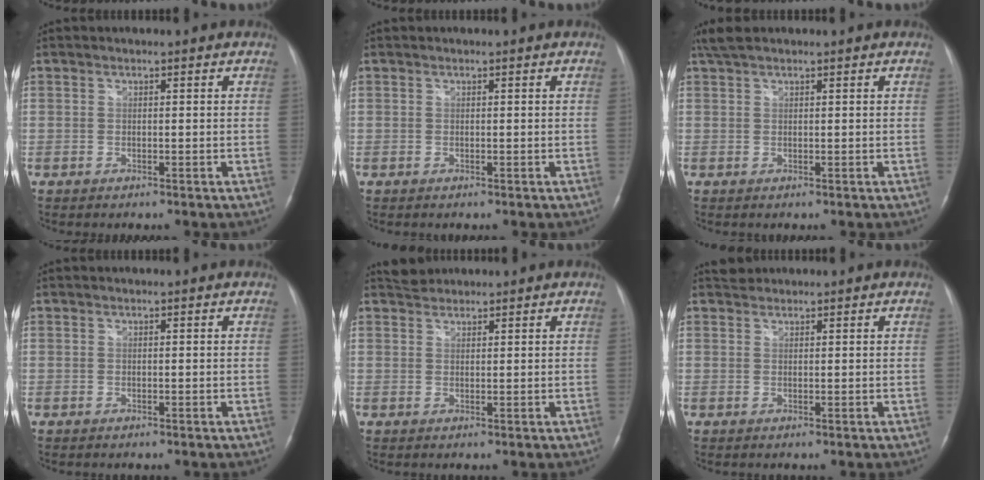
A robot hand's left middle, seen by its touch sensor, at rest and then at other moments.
{"total": 0.0}
{"total": 3.0, "force": [2.5, 0.8, 1.6], "torque": [-0.041, 0.021, 0.050]}
{"total": 0.0}
{"total": 2.1, "force": [2.0, 0.6, -0.2], "torque": [-0.002, 0.012, 0.036]}
{"total": 1.4, "force": [1.3, 0.4, -0.2], "torque": [-0.003, 0.010, 0.023]}